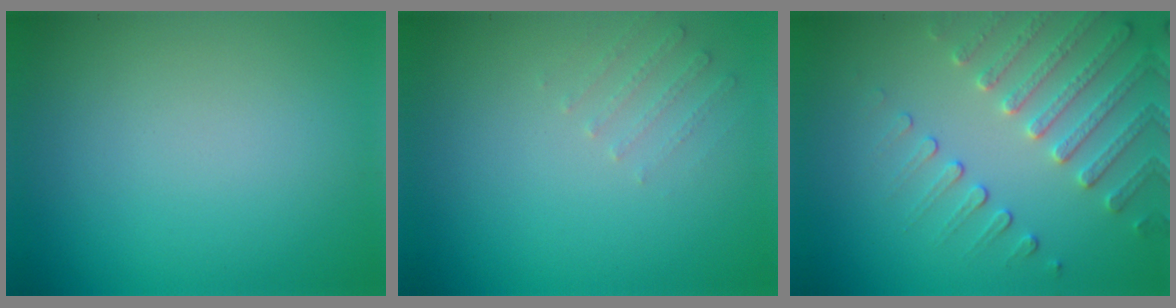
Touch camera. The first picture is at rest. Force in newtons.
{"total": 1.3, "press": 1.3, "slide": 0.4}
{"total": 3.8, "press": 3.6, "slide": 1.1}